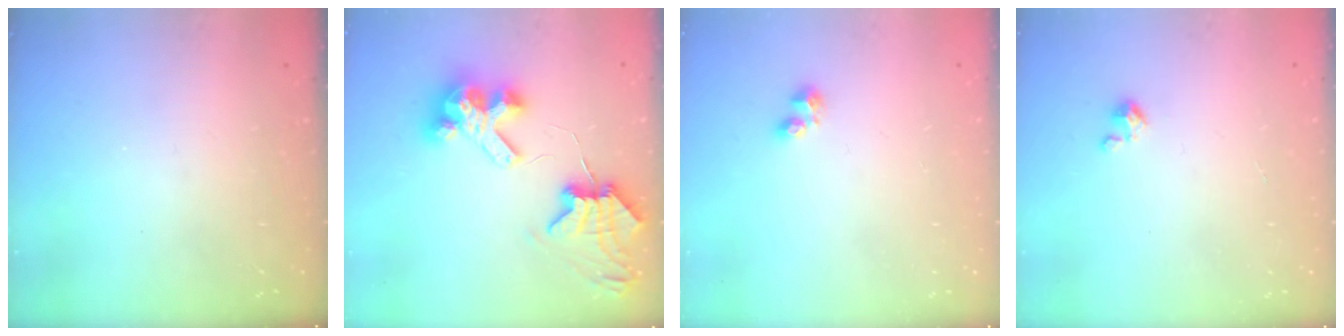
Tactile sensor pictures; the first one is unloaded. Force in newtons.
{"total": 8.3, "press": 8.3, "slide": 1.0}
{"total": 3.3, "press": 3.3, "slide": 0.3}
{"total": 2.5, "press": 2.5, "slide": 0.3}